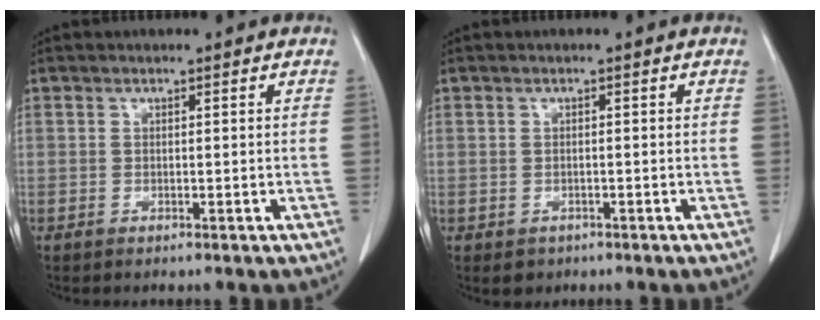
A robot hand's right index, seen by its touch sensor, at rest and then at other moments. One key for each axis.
{"total": 2.8, "fx": -1.3, "fy": 2.4, "fz": 0.7, "tx": -0.006, "ty": 0.002, "tz": -0.009}